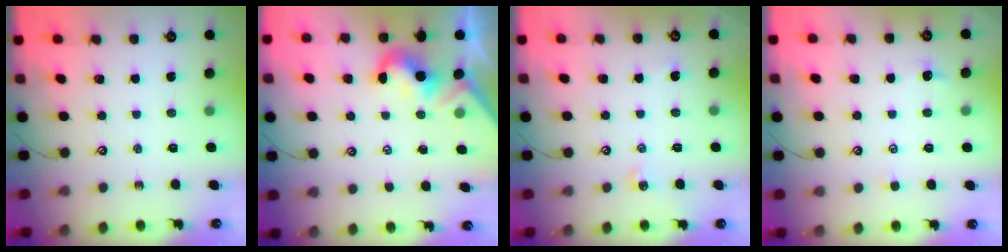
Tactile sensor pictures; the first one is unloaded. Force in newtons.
{"total": 2.9, "press": 2.9, "slide": 0.5}
{"total": 2.7, "press": 2.7, "slide": 0.6}
{"total": 1.6, "press": 1.6, "slide": 0.2}